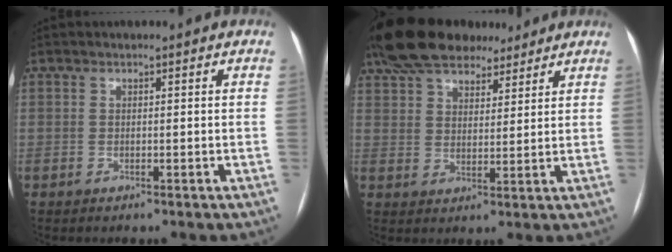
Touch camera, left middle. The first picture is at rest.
{"total": 16.0, "force": [12.7, 6.5, 7.1], "torque": [-0.141, 0.047, 0.212]}